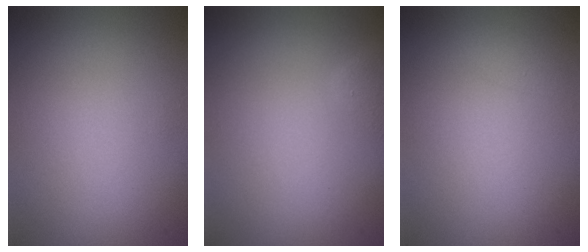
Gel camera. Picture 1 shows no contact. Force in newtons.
{"total": 1.6, "press": 1.6, "slide": 0.2}
{"total": 0.5, "press": 0.5, "slide": 0.0}